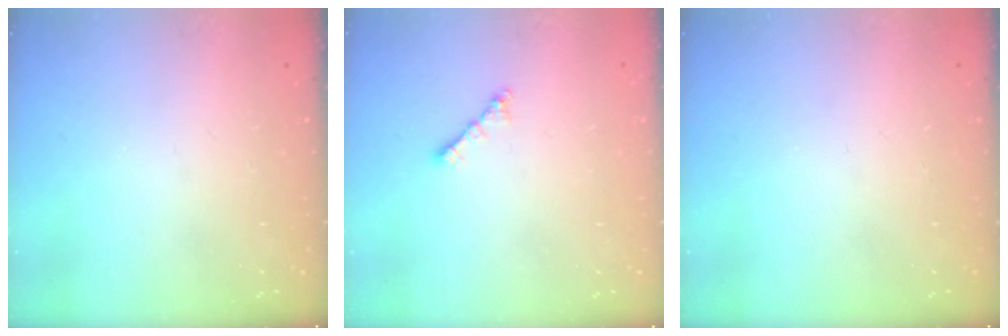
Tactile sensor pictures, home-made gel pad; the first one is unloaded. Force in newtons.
{"total": 2.0, "press": 1.9, "slide": 0.6}
{"total": 0.0}